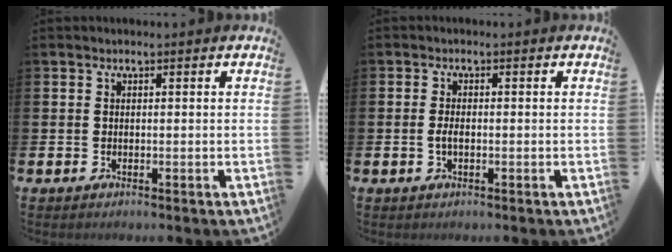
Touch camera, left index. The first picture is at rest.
{"total": 1.6, "force": [-0.3, 0.7, 1.4], "torque": [-0.021, -0.001, -0.008]}